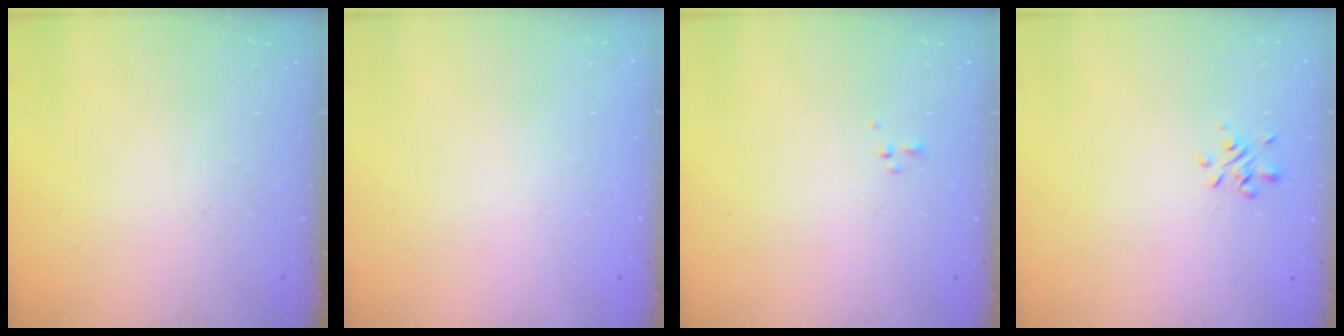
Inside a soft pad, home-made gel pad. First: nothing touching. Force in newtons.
{"total": 1.9, "press": 1.9, "slide": 0.2}
{"total": 0.6, "press": 0.6, "slide": 0.1}
{"total": 1.0, "press": 0.8, "slide": 0.5}